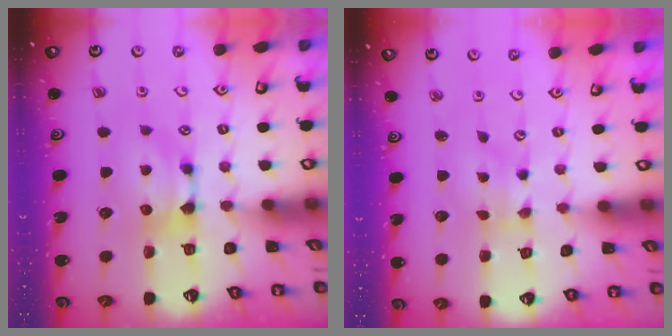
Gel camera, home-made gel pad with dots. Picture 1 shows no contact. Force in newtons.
{"total": 3.2, "press": 3.1, "slide": 0.7}